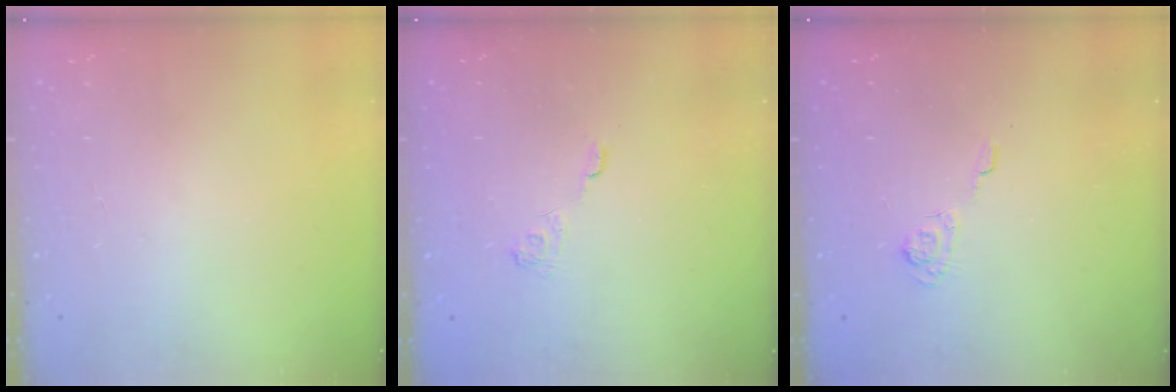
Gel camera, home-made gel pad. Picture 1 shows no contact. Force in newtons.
{"total": 2.8, "press": 2.3, "slide": 1.5}
{"total": 3.2, "press": 2.8, "slide": 1.7}